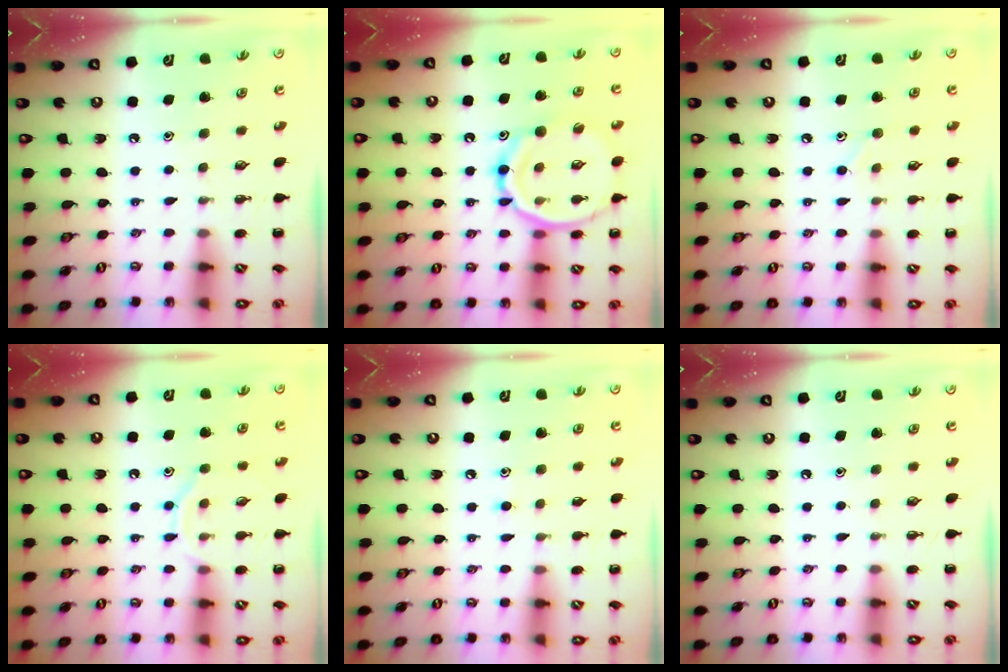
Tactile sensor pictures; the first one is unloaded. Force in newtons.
{"total": 17.7, "press": 17.5, "slide": 2.1}
{"total": 6.4, "press": 6.1, "slide": 2.2}
{"total": 7.9, "press": 7.8, "slide": 1.0}
{"total": 5.4, "press": 5.0, "slide": 2.0}
{"total": 0.0}